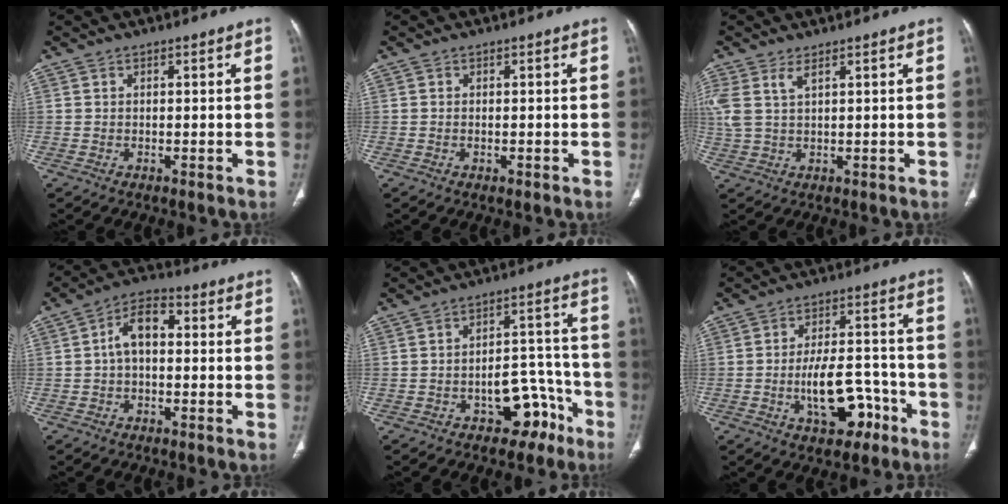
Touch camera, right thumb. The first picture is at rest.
{"total": 0.6, "force": [-0.2, 0.3, 0.4], "torque": [-0.012, -0.001, -0.001]}
{"total": 4.8, "force": [2.5, 1.9, 3.7], "torque": [-0.103, 0.003, 0.060]}
{"total": 7.1, "force": [0.2, 4.3, 5.7], "torque": [-0.090, 0.027, -0.008]}
{"total": 9.8, "force": [-5.7, 5.8, 5.4], "torque": [-0.034, 0.064, -0.075]}
{"total": 11.3, "force": [-4.8, 6.1, 8.2], "torque": [-0.112, 0.048, -0.066]}